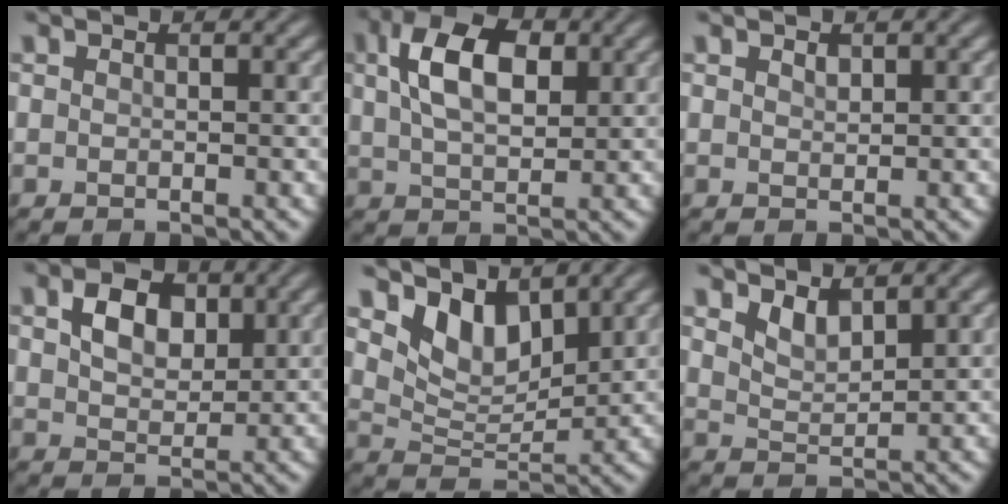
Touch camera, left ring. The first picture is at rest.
{"total": 7.1, "force": [2.3, 4.0, 5.4], "torque": [-0.108, 0.011, 0.035]}
{"total": 0.7, "force": [0.5, 0.4, 0.3], "torque": [-0.008, -0.002, 0.011]}
{"total": 4.1, "force": [1.5, 2.7, 2.7], "torque": [-0.052, 0.005, 0.023]}
{"total": 4.8, "force": [3.4, 2.3, 2.4], "torque": [-0.054, -0.011, 0.059]}
{"total": 2.1, "force": [1.6, 0.8, 1.1], "torque": [-0.023, -0.007, 0.035]}